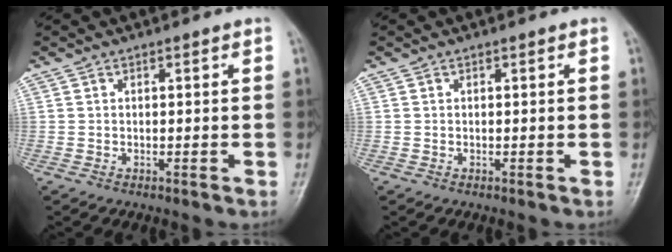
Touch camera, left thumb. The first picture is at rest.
{"total": 0.0}